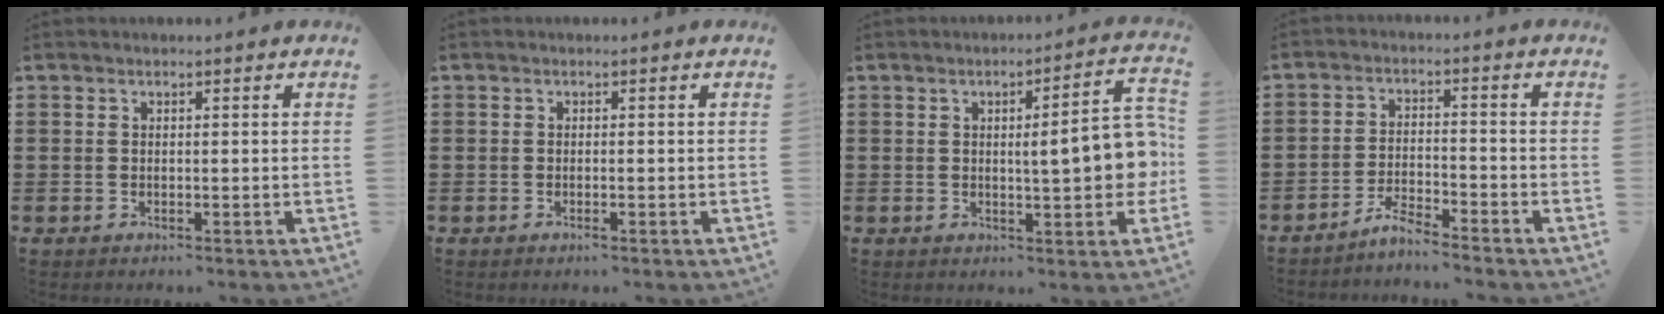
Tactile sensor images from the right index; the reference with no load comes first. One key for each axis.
{"total": 0.7, "fx": -0.3, "fy": 0.0, "fz": 0.6, "tx": -0.010, "ty": -0.002, "tz": -0.006}
{"total": 9.2, "fx": 0.4, "fy": 1.9, "fz": 9.0, "tx": -0.119, "ty": -0.015, "tz": -0.002}
{"total": 3.6, "fx": -3.6, "fy": -0.1, "fz": 0.7, "tx": -0.024, "ty": 0.004, "tz": -0.075}